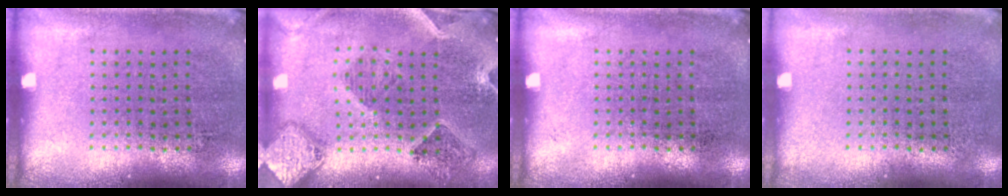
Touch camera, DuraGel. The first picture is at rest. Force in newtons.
{"total": 1.5, "press": 1.4, "slide": 0.3}
{"total": 0.0}
{"total": 0.0}